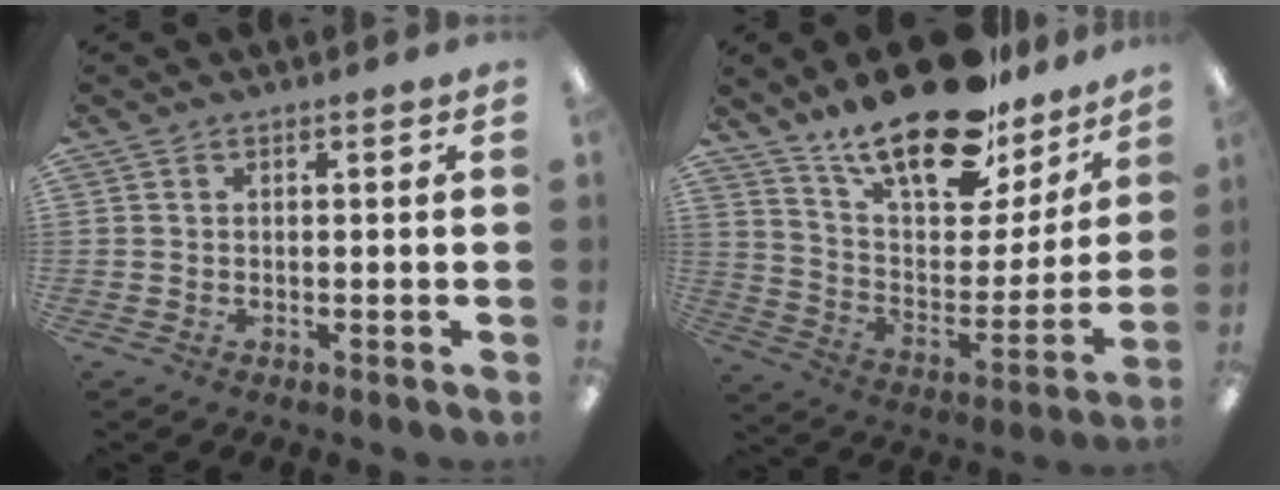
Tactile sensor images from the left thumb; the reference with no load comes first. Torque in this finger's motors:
{"motor_torque": [1.85, 1.84, 1.42, -1.35, 0.09]}